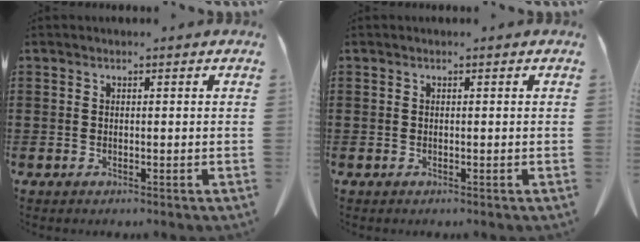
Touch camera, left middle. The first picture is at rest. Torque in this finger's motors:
{"motor_torque": [0.01, 0.00, 0.01, -0.01]}